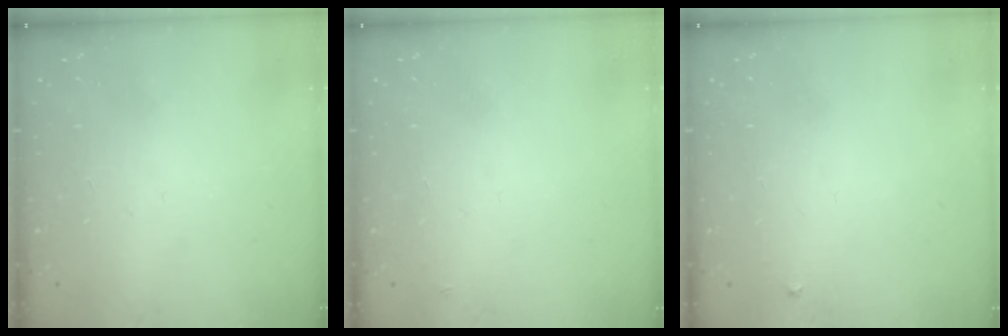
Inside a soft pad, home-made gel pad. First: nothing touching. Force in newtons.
{"total": 2.6, "press": 2.6, "slide": 0.2}
{"total": 3.3, "press": 3.3, "slide": 0.5}